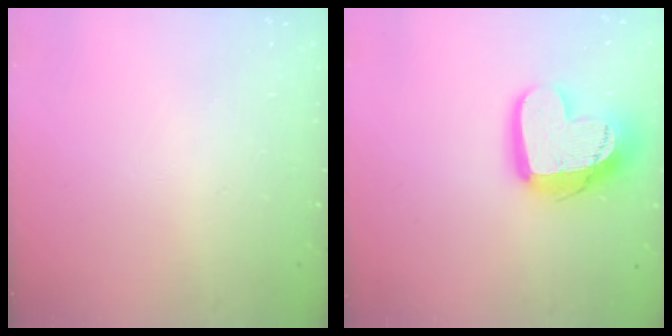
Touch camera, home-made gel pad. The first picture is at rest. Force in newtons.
{"total": 16.7, "press": 16.6, "slide": 1.5}